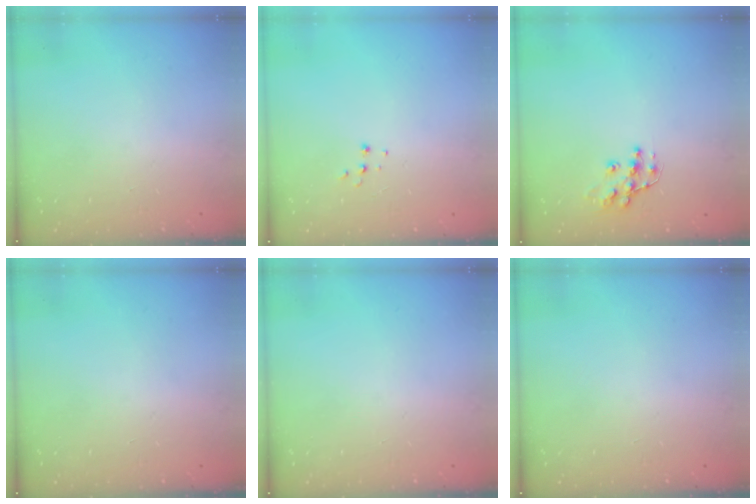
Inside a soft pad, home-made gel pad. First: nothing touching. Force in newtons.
{"total": 4.9, "press": 4.9, "slide": 0.7}
{"total": 10.2, "press": 10.2, "slide": 0.8}
{"total": 0.0}
{"total": 0.0}
{"total": 0.0}